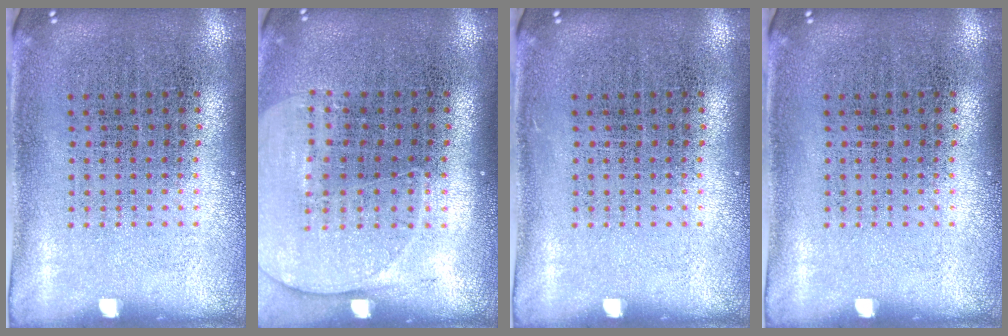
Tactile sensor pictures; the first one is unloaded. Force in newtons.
{"total": 1.4, "press": 1.3, "slide": 0.6}
{"total": 0.0}
{"total": 0.0}